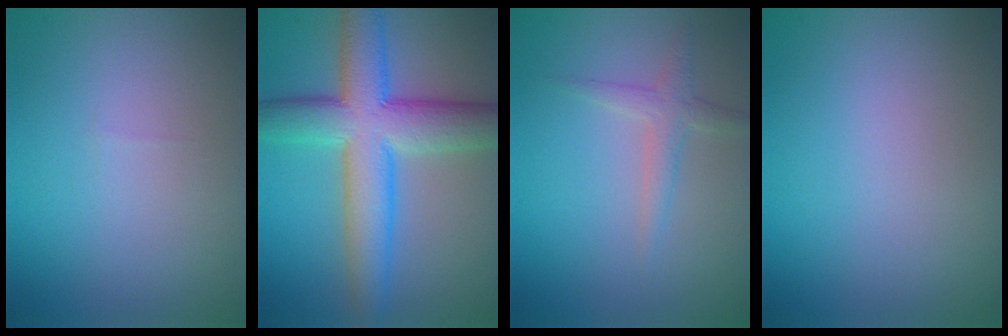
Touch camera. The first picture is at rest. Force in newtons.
{"total": 9.4, "press": 9.4, "slide": 0.2}
{"total": 1.9, "press": 1.9, "slide": 0.0}
{"total": 0.0}